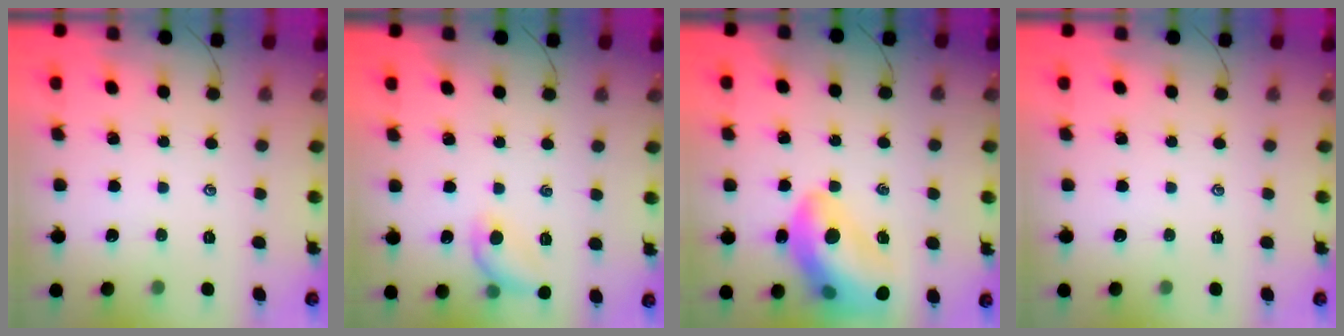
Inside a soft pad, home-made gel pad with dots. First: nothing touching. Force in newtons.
{"total": 8.8, "press": 8.8, "slide": 0.5}
{"total": 18.8, "press": 18.6, "slide": 2.9}
{"total": 0.0}